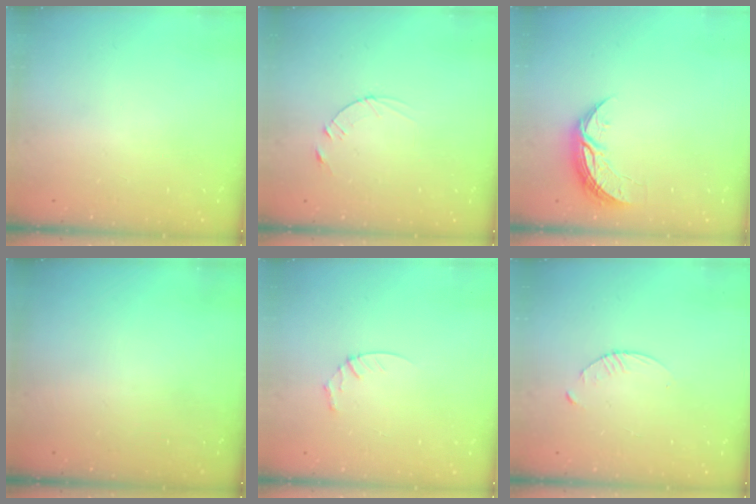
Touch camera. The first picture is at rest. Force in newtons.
{"total": 2.5, "press": 2.5, "slide": 0.3}
{"total": 8.4, "press": 8.4, "slide": 0.6}
{"total": 0.0}
{"total": 3.5, "press": 3.5, "slide": 0.3}
{"total": 3.8, "press": 3.7, "slide": 0.5}